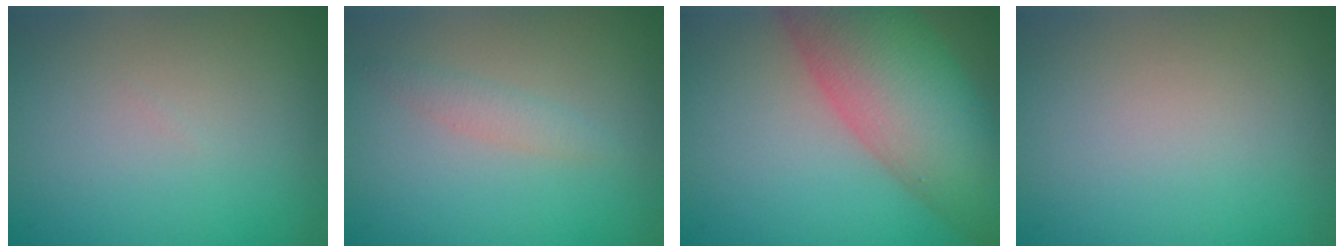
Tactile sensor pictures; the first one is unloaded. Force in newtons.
{"total": 1.3, "press": 1.3, "slide": 0.0}
{"total": 11.4, "press": 11.3, "slide": 0.5}
{"total": 0.0}